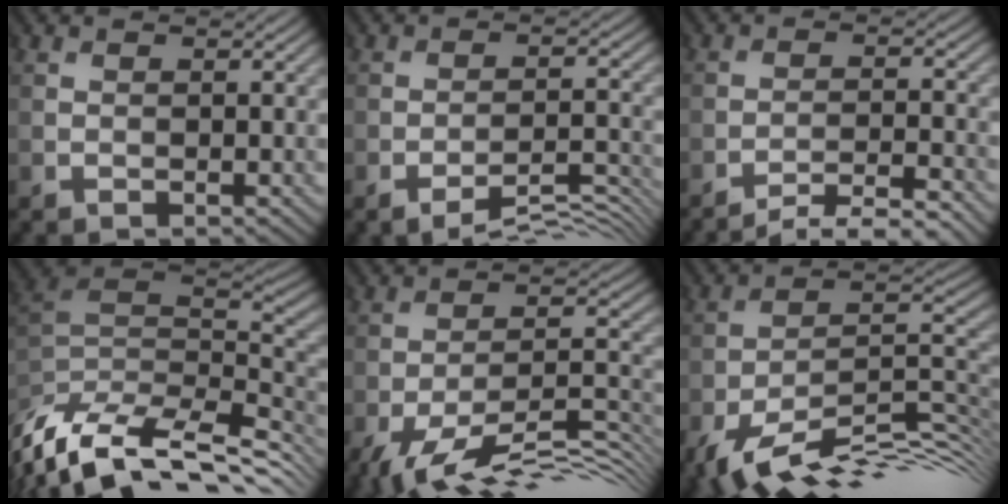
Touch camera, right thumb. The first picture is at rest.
{"total": 3.7, "force": [-3.6, -0.2, 1.2], "torque": [-0.021, -0.002, -0.053]}
{"total": 4.4, "force": [-4.3, -0.7, 0.6], "torque": [-0.016, 0.006, -0.079]}
{"total": 9.6, "force": [-3.6, 4.6, 7.6], "torque": [-0.201, -0.008, -0.044]}
{"total": 11.0, "force": [-8.5, 2.2, 6.7], "torque": [-0.128, -0.014, -0.140]}
{"total": 12.2, "force": [-9.0, 2.9, 7.7], "torque": [-0.143, -0.009, -0.160]}